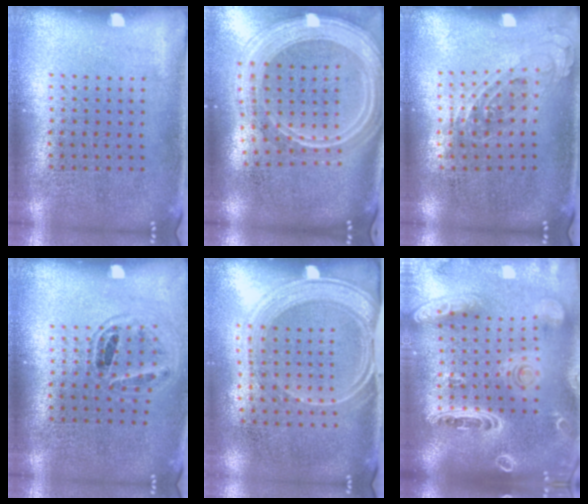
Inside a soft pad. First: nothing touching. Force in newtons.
{"total": 3.0, "press": 2.4, "slide": 1.7}
{"total": 0.8, "press": 0.7, "slide": 0.4}
{"total": 1.0, "press": 1.0, "slide": 0.1}
{"total": 1.7, "press": 1.4, "slide": 1.0}
{"total": 3.5, "press": 2.7, "slide": 2.1}